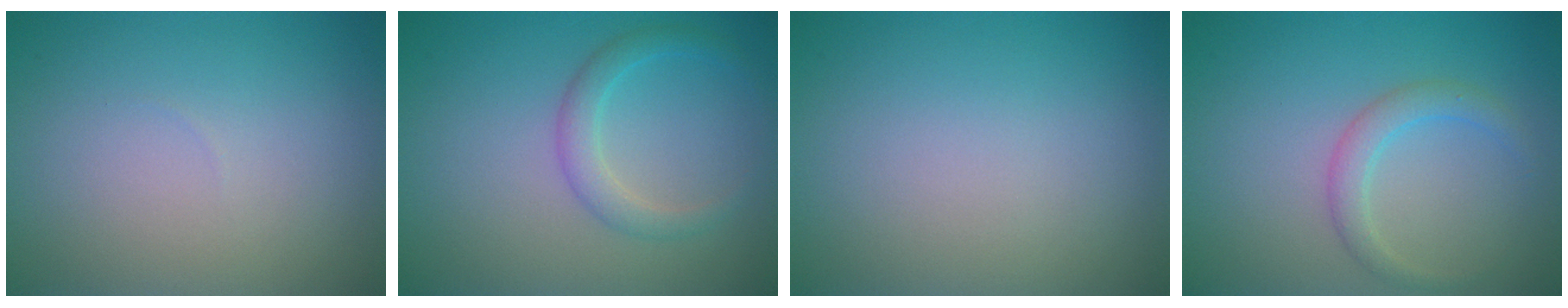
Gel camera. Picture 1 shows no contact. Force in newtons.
{"total": 2.2, "press": 2.2, "slide": 0.0}
{"total": 0.0}
{"total": 2.1, "press": 2.1, "slide": 0.0}